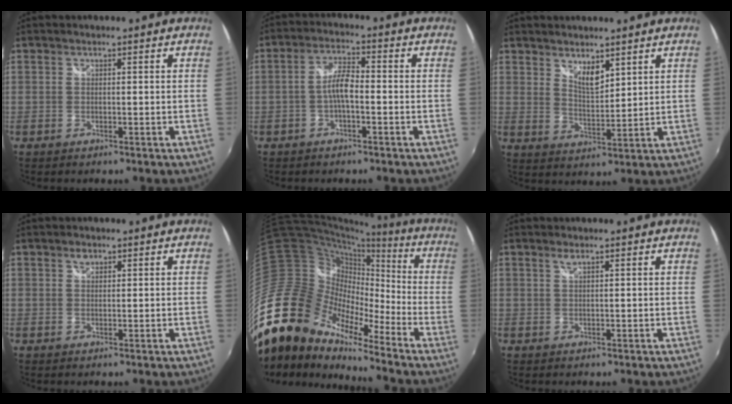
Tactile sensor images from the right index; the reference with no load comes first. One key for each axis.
{"total": 4.7, "fx": -1.4, "fy": 1.2, "fz": 4.3, "tx": -0.086, "ty": 0.012, "tz": -0.028}
{"total": 4.8, "fx": 3.6, "fy": 1.5, "fz": 2.7, "tx": -0.041, "ty": -0.005, "tz": 0.062}
{"total": 1.2, "fx": 0.8, "fy": 0.8, "fz": 0.6, "tx": -0.008, "ty": 0.003, "tz": 0.012}
{"total": 23.3, "fx": -17.2, "fy": 10.9, "fz": 11.3, "tx": -0.220, "ty": -0.021, "tz": -0.345}
{"total": 0.9, "fx": 0.7, "fy": 0.0, "fz": 0.7, "tx": -0.012, "ty": 0.003, "tz": 0.011}